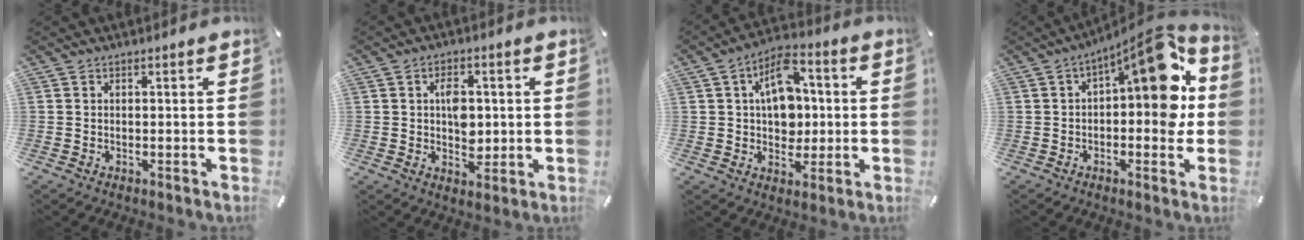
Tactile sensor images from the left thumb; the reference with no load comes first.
{"total": 6.5, "force": [0.6, 4.7, 4.4], "torque": [-0.048, -0.003, 0.004]}
{"total": 11.6, "force": [1.4, 8.6, 7.7], "torque": [-0.120, 0.011, 0.026]}
{"total": 14.9, "force": [4.1, 6.1, 12.9], "torque": [-0.156, -0.038, 0.063]}